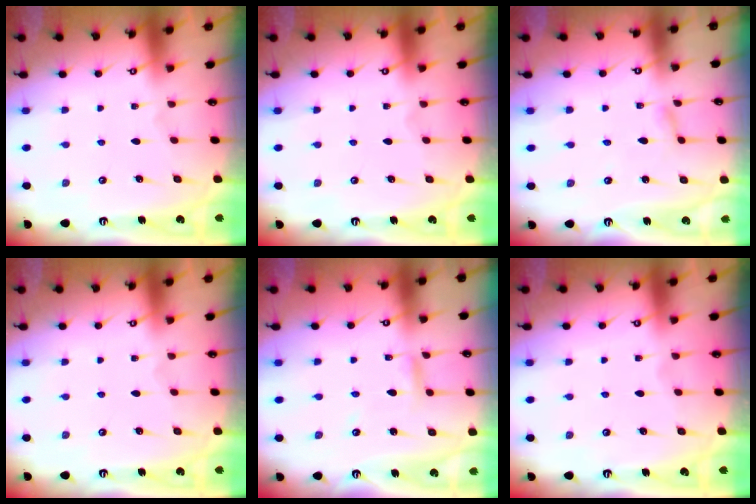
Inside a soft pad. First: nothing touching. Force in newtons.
{"total": 0.0}
{"total": 2.1, "press": 2.1, "slide": 0.3}
{"total": 0.0}
{"total": 3.2, "press": 3.2, "slide": 0.2}
{"total": 0.0}